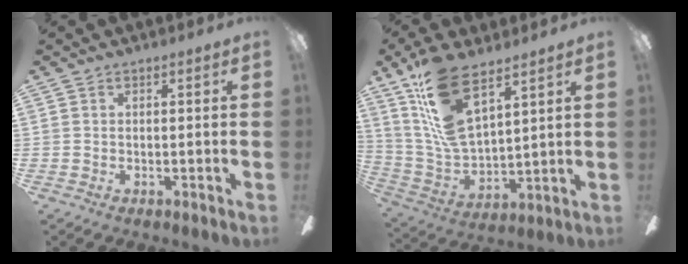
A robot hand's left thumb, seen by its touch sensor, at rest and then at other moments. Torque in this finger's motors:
{"motor_torque": [0.26, 0.12, 0.09, 0.13, 0.41]}